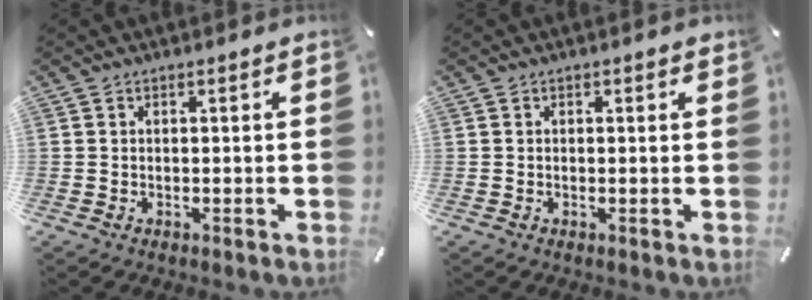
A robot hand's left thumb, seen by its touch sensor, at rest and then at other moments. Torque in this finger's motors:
{"motor_torque": [0.01, -0.41, -0.19, 0.00, -0.04]}